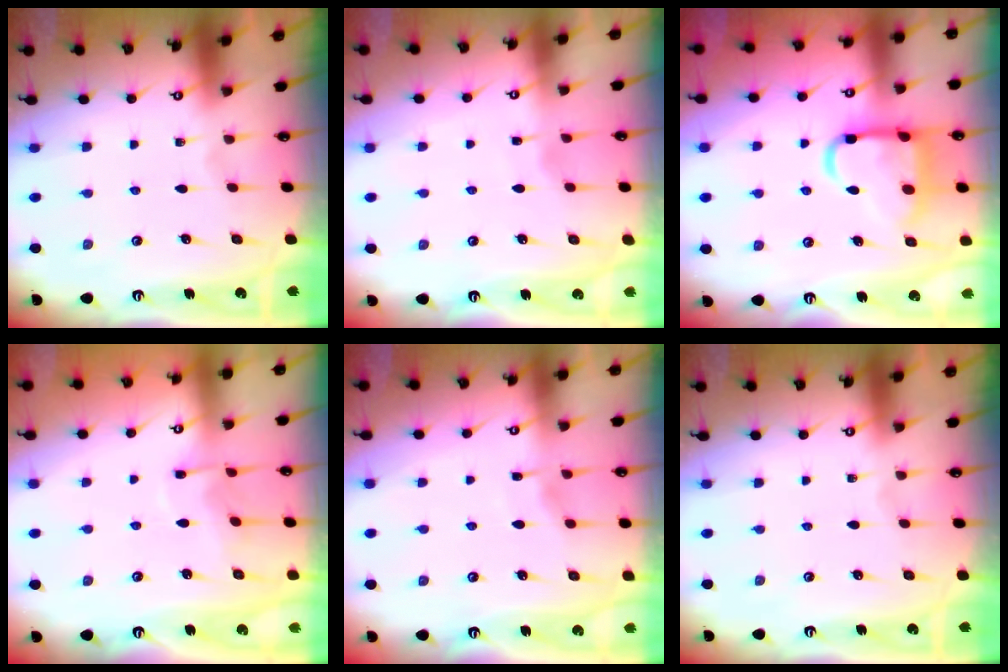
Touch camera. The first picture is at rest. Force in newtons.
{"total": 2.2, "press": 2.2, "slide": 0.3}
{"total": 14.8, "press": 14.7, "slide": 1.5}
{"total": 5.1, "press": 5.1, "slide": 0.7}
{"total": 3.8, "press": 3.8, "slide": 0.3}
{"total": 0.0}